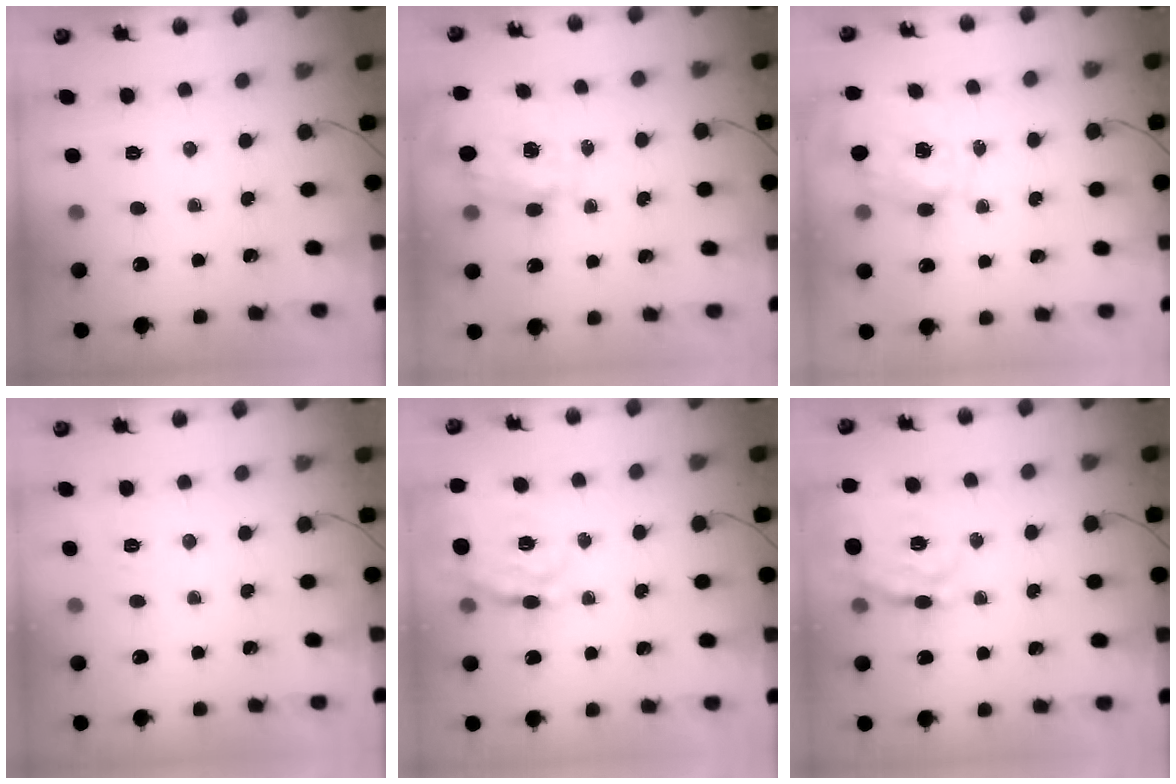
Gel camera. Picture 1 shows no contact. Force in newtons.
{"total": 2.5, "press": 2.3, "slide": 1.0}
{"total": 2.9, "press": 2.7, "slide": 0.8}
{"total": 9.0, "press": 8.8, "slide": 1.8}
{"total": 22.6, "press": 22.3, "slide": 3.4}
{"total": 22.6, "press": 22.3, "slide": 3.4}